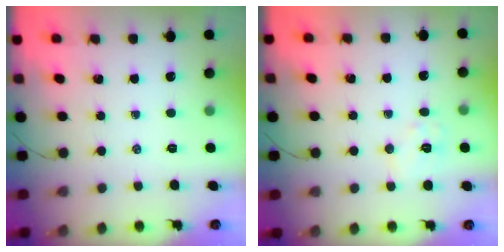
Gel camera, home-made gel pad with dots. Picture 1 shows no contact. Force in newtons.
{"total": 6.8, "press": 6.7, "slide": 1.0}